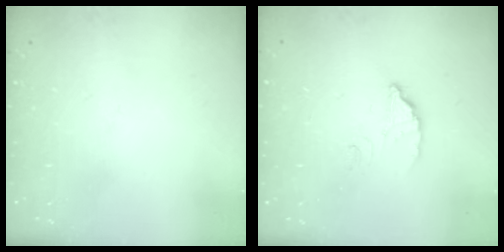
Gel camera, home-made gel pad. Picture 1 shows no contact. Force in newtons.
{"total": 2.8, "press": 2.8, "slide": 0.2}